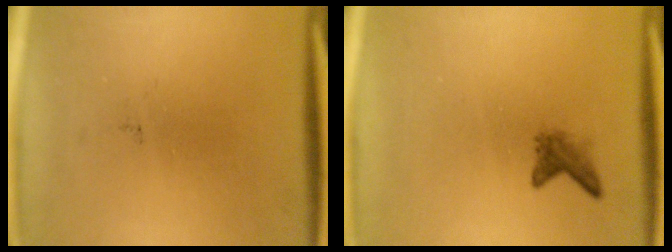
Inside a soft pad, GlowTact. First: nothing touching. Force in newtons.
{"total": 1.7}